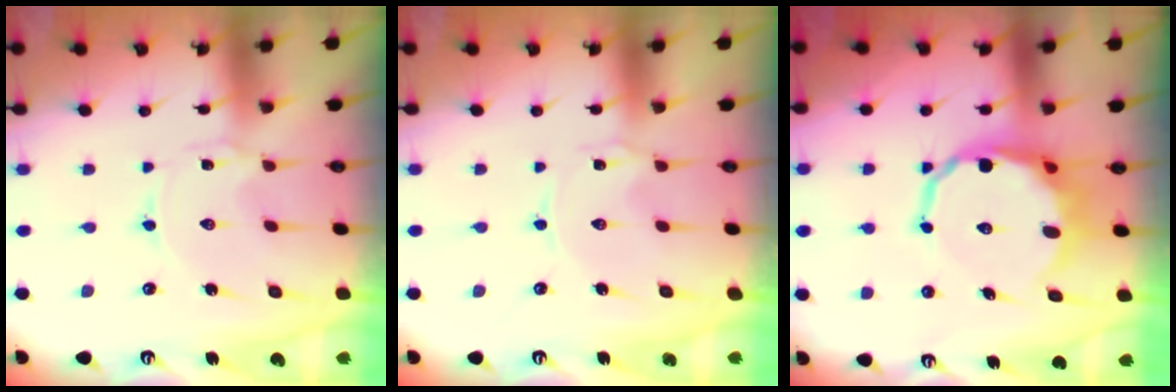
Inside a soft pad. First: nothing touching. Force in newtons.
{"total": 0.0}
{"total": 11.6, "press": 11.2, "slide": 3.0}